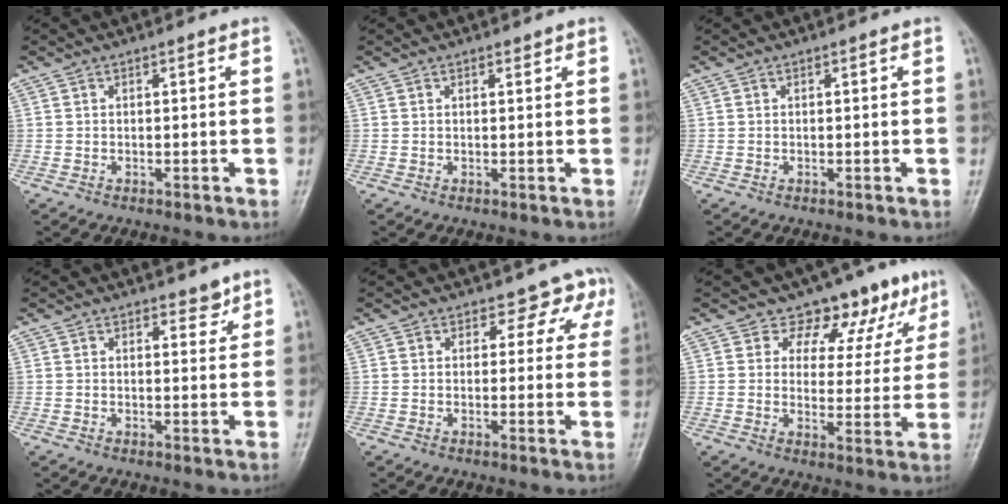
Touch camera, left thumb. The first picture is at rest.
{"total": 0.7, "force": [0.6, 0.3, 0.3], "torque": [-0.005, -0.004, 0.007]}
{"total": 0.0}
{"total": 2.3, "force": [1.8, 1.2, 0.9], "torque": [0.005, -0.012, 0.023]}
{"total": 5.3, "force": [3.9, 3.5, 0.8], "torque": [0.029, -0.020, 0.025]}
{"total": 10.9, "force": [8.0, 6.4, 3.7], "torque": [0.000, -0.044, 0.092]}